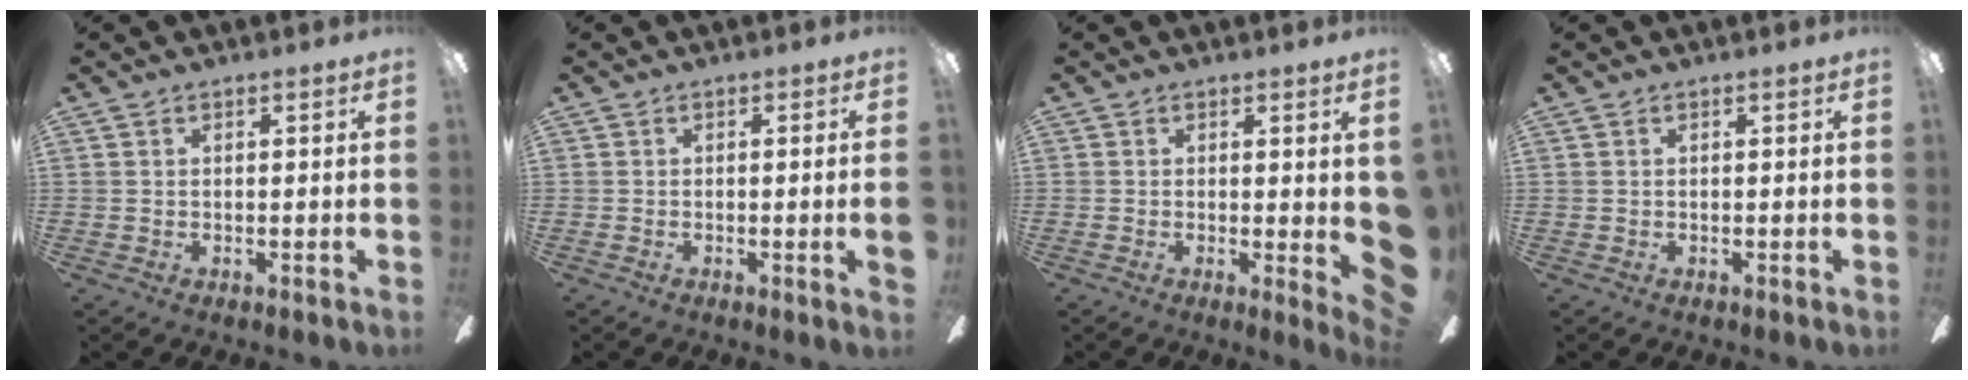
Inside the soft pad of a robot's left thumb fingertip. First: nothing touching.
{"total": 2.2, "force": [-0.2, -0.3, 2.2], "torque": [-0.037, -0.005, -0.005]}
{"total": 5.7, "force": [-0.1, 1.1, 5.6], "torque": [-0.064, -0.017, 0.007]}
{"total": 0.0}